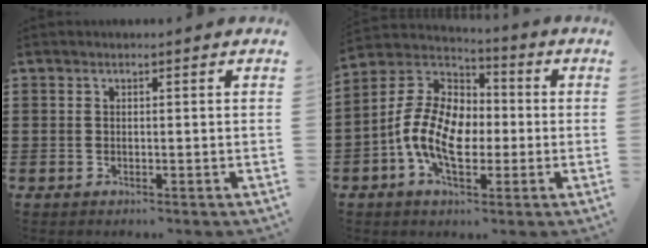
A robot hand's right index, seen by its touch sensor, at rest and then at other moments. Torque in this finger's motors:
{"motor_torque": [2.14, 0.00, 1.05, 0.21]}